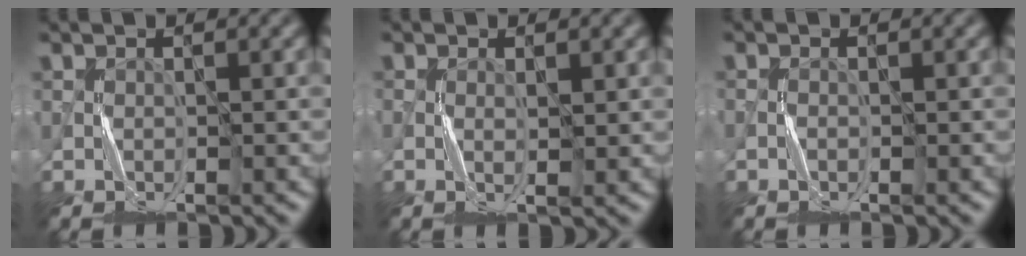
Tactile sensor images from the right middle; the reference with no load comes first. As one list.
[{"total": 0.5, "force": [0.0, -0.1, 0.5], "torque": [-0.011, 0.003, 0.000]}, {"total": 0.6, "force": [-0.6, -0.1, -0.2], "torque": [0.006, 0.005, -0.013]}]